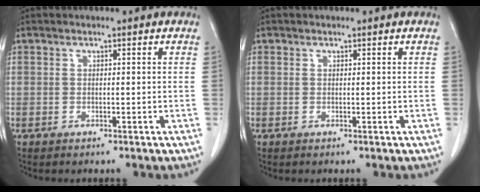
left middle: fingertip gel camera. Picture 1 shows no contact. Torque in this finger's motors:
{"motor_torque": [-0.32, 0.05, -0.05, -0.01]}